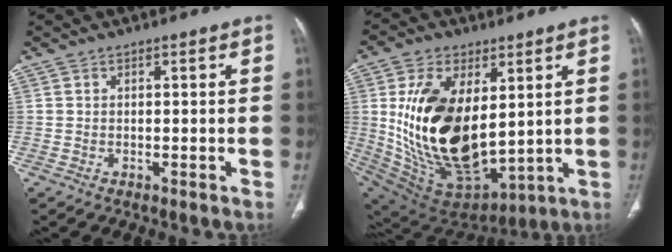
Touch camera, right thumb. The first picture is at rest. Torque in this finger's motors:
{"motor_torque": [0.71, 3.96, 2.65, 0.12, 0.52]}